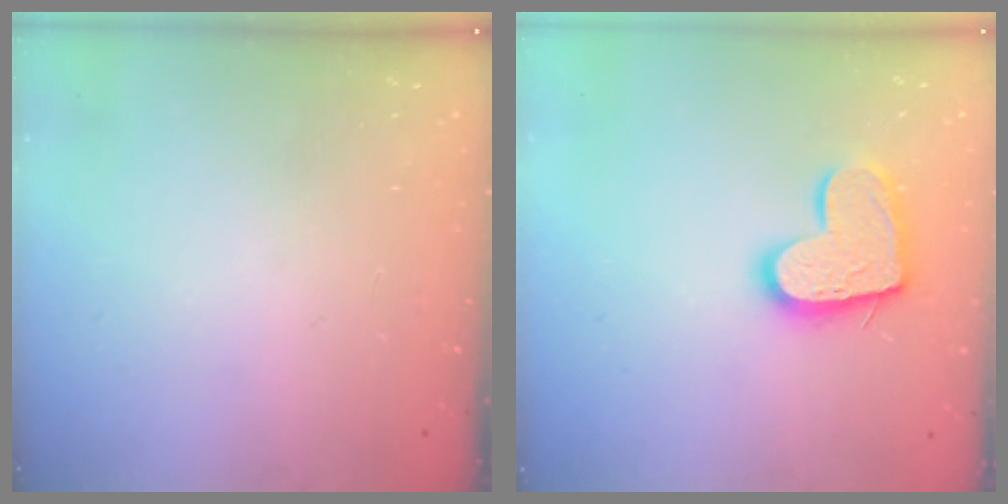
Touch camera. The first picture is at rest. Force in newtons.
{"total": 14.0, "press": 14.0, "slide": 1.3}